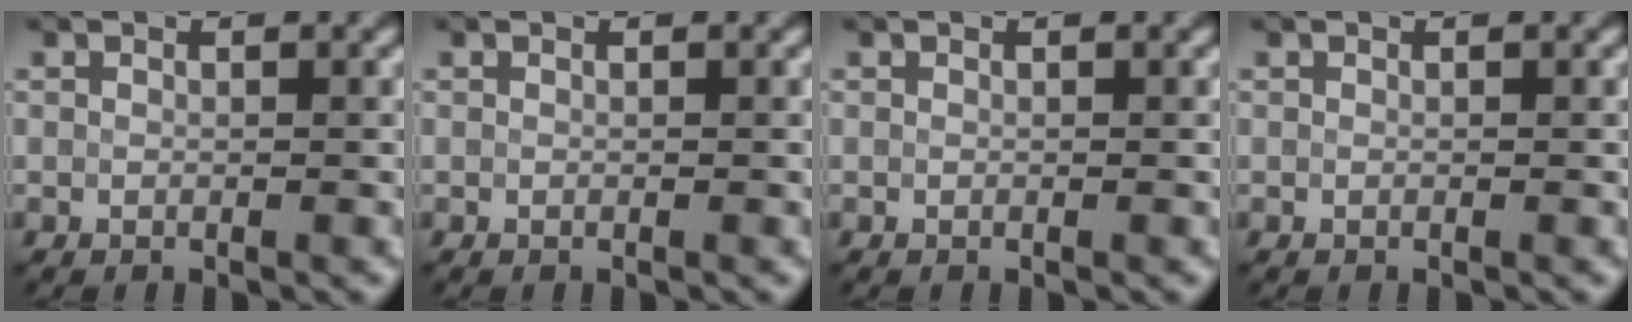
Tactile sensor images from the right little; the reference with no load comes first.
{"total": 0.0}
{"total": 0.0}
{"total": 0.0}